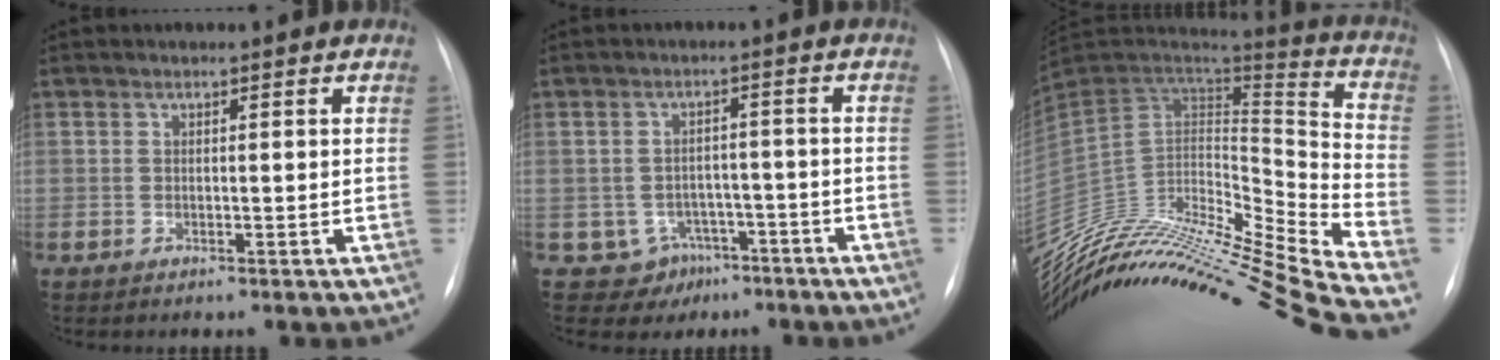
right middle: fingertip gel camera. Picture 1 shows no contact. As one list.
[{"total": 6.2, "force": [-3.4, 5.1, 0.3], "torque": [0.001, 0.012, -0.039]}, {"total": 32.1, "force": [-28.9, 0.0, 13.9], "torque": [-0.196, -0.018, -0.457]}]